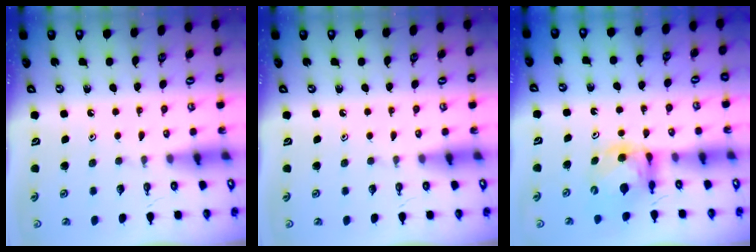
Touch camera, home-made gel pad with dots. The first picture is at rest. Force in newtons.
{"total": 0.0}
{"total": 5.8, "press": 5.7, "slide": 0.6}